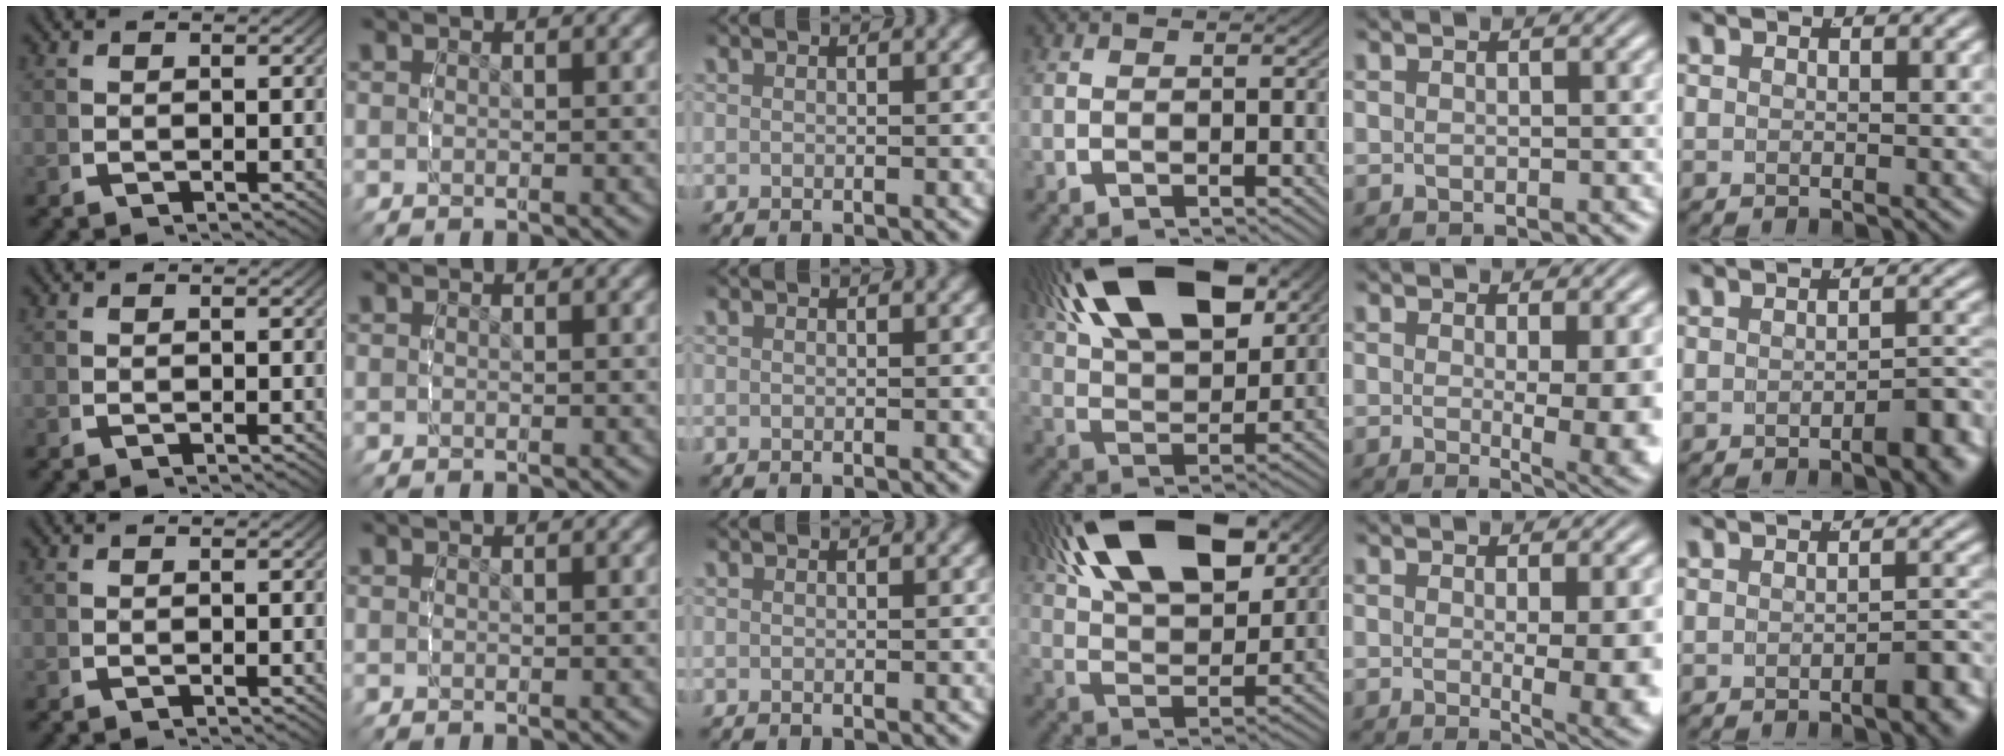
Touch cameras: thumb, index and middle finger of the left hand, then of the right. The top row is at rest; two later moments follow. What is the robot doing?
{"motion": "lift_and_place", "object": "screwdriver"}